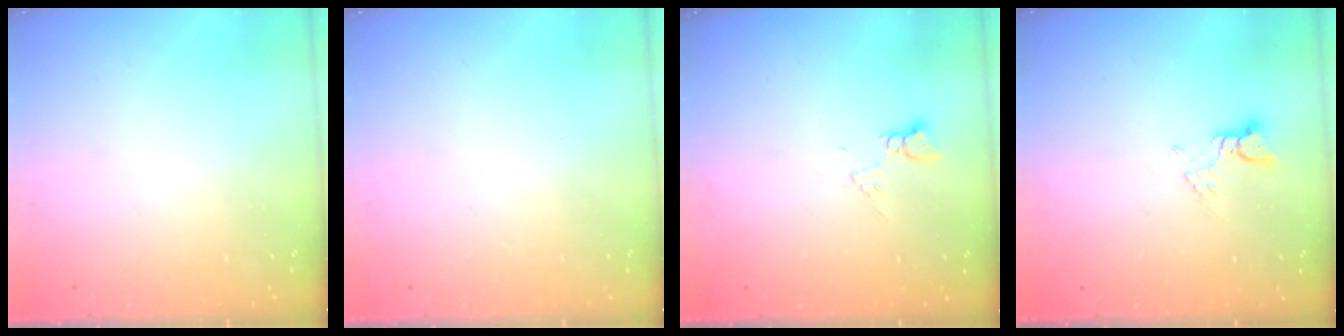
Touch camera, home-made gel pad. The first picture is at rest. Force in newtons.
{"total": 0.0}
{"total": 4.8, "press": 4.7, "slide": 0.8}
{"total": 3.1, "press": 3.1, "slide": 0.2}